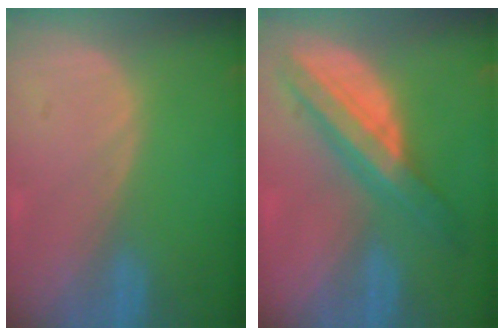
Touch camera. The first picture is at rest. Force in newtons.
{"total": 8.3, "press": 8.3, "slide": 0.6}